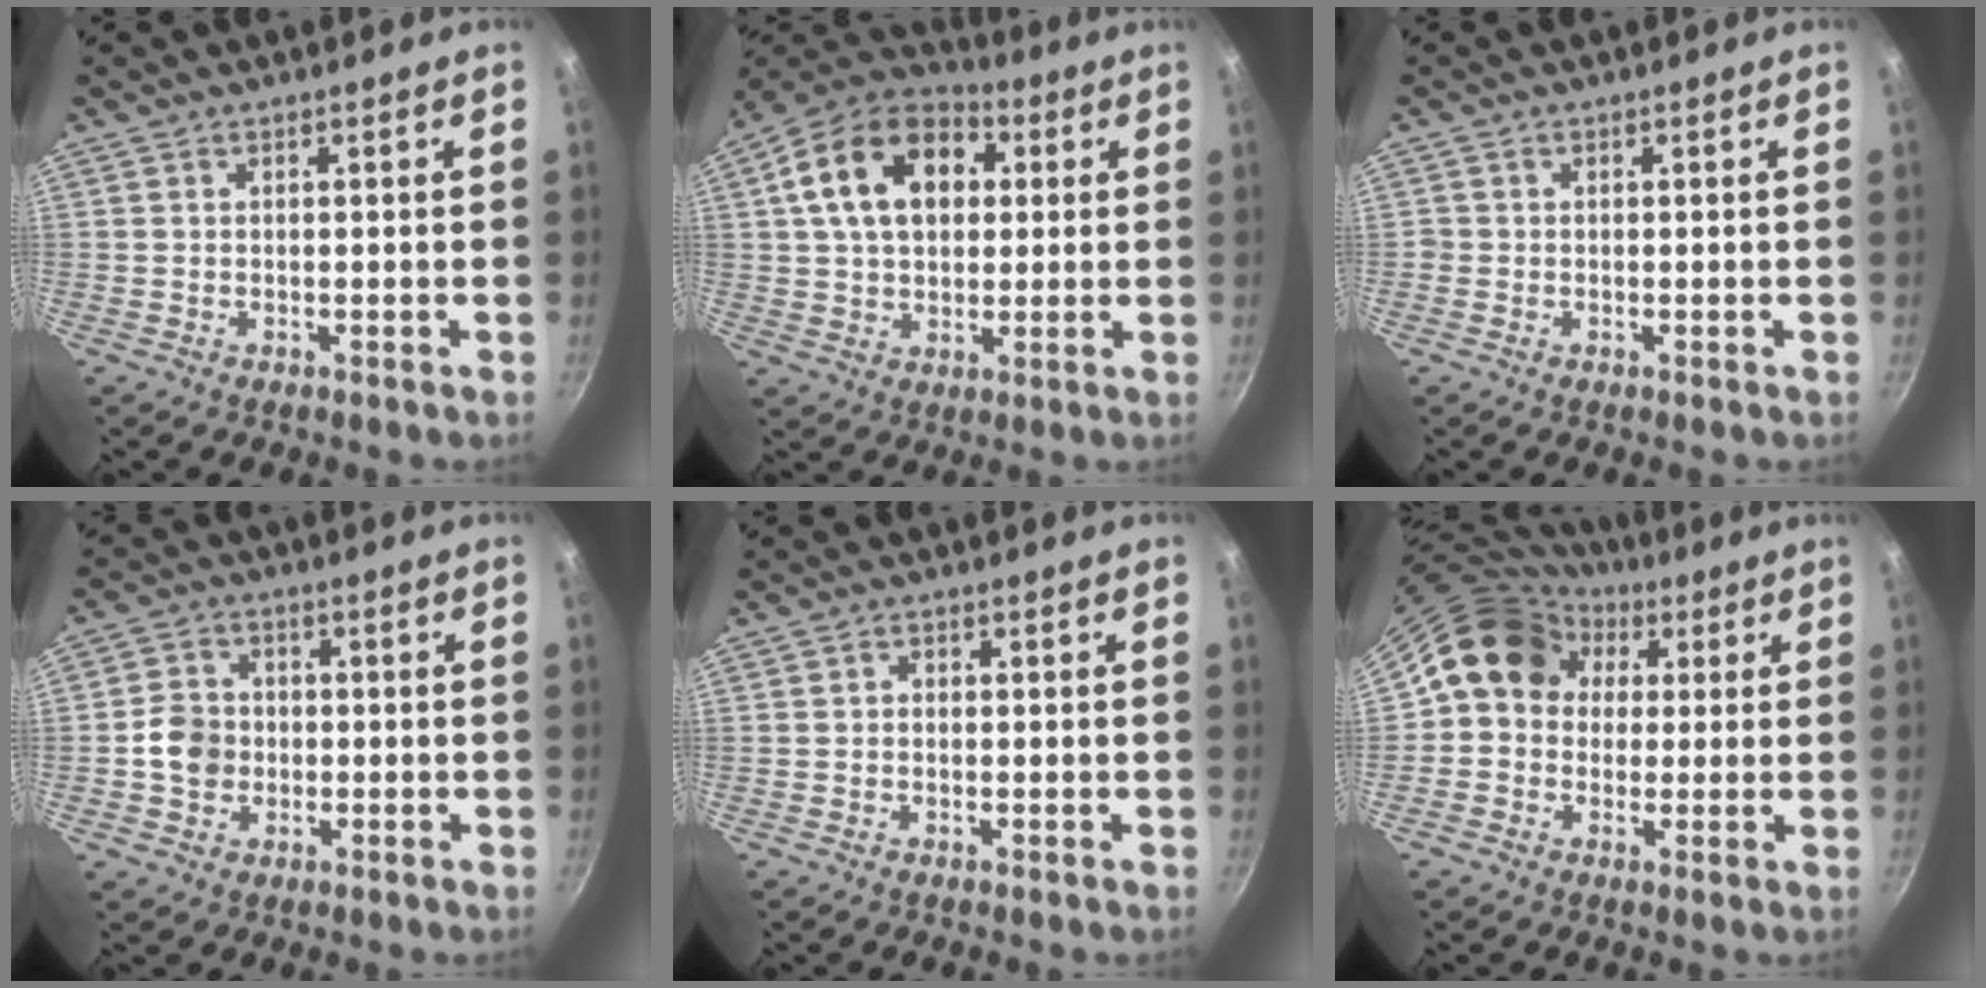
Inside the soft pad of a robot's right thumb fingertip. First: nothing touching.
{"total": 18.1, "force": [4.4, 12.5, 12.3], "torque": [-0.186, 0.023, 0.059]}
{"total": 0.7, "force": [-0.2, 0.7, 0.1], "torque": [-0.001, 0.001, -0.004]}
{"total": 6.2, "force": [-0.9, 5.4, 2.8], "torque": [-0.027, 0.016, -0.025]}
{"total": 1.1, "force": [-0.1, 0.9, 0.6], "torque": [-0.009, 0.006, -0.003]}
{"total": 12.7, "force": [3.3, 10.8, 5.9], "torque": [-0.070, 0.024, 0.036]}